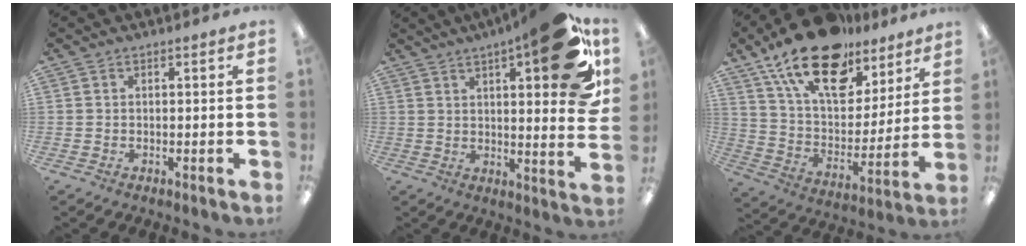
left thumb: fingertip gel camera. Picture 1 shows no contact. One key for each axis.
{"total": 21.0, "fx": 9.6, "fy": 5.6, "fz": 17.7, "tx": -0.238, "ty": -0.050, "tz": 0.143}
{"total": 21.7, "fx": 15.0, "fy": 10.5, "fz": 11.5, "tx": -0.201, "ty": -0.084, "tz": 0.268}